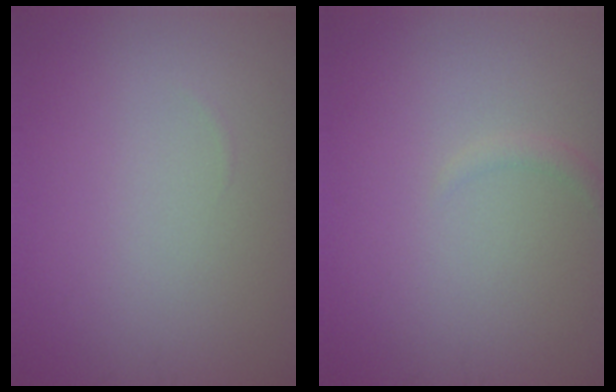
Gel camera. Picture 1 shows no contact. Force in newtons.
{"total": 0.8, "press": 0.8, "slide": 0.0}